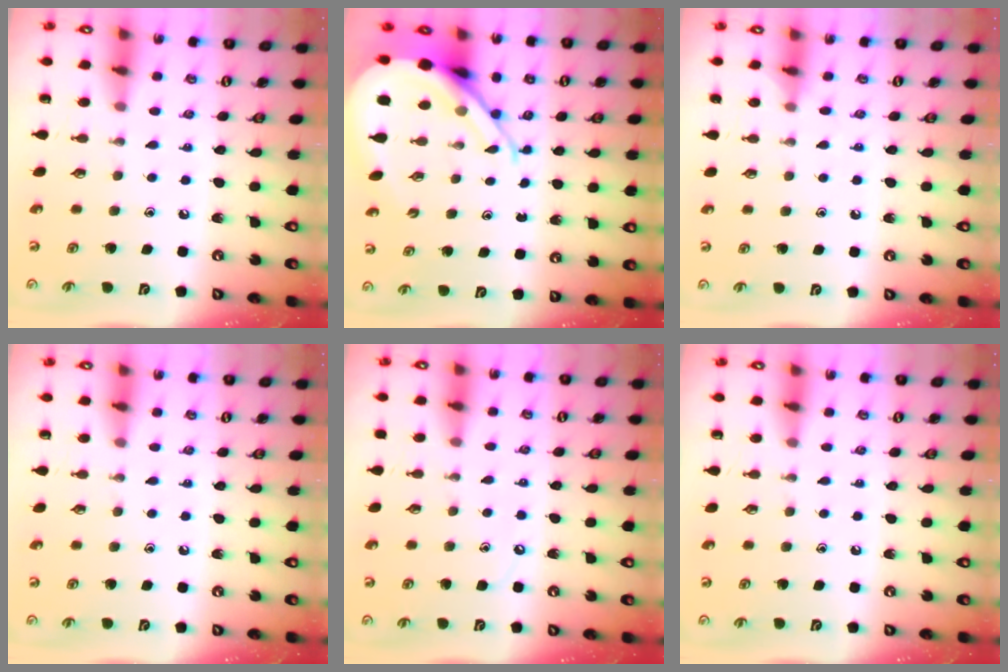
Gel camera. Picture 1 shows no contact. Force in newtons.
{"total": 13.6, "press": 13.5, "slide": 1.4}
{"total": 4.6, "press": 4.5, "slide": 0.6}
{"total": 0.0}
{"total": 4.1, "press": 4.1, "slide": 0.6}
{"total": 0.0}